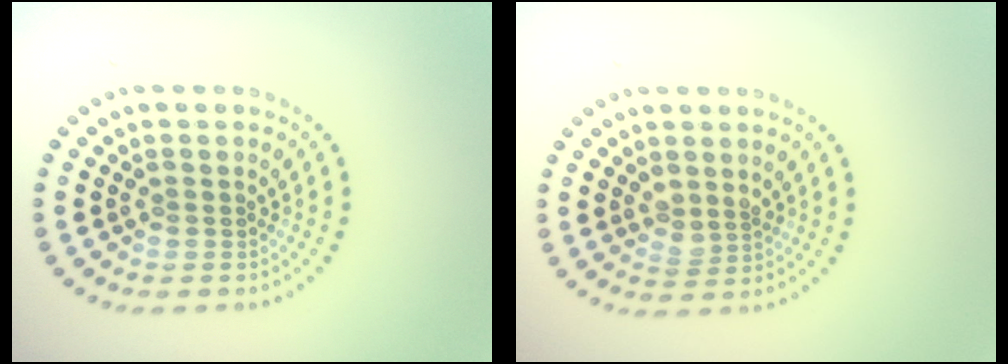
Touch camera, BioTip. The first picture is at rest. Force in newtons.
{"total": 1.5, "press": 1.3, "slide": 0.8}